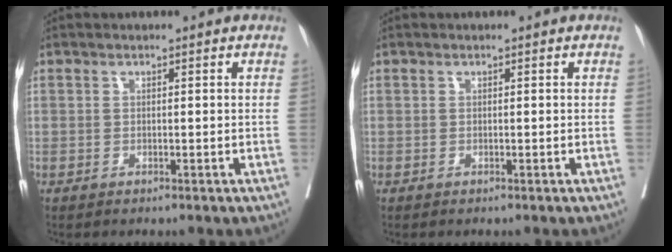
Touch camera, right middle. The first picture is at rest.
{"total": 0.0}